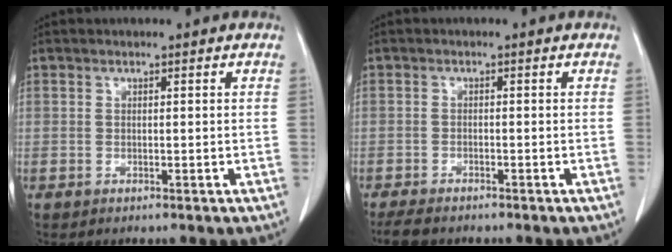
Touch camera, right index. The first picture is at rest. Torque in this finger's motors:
{"motor_torque": [0.32, -0.32, 0.06, 0.01]}